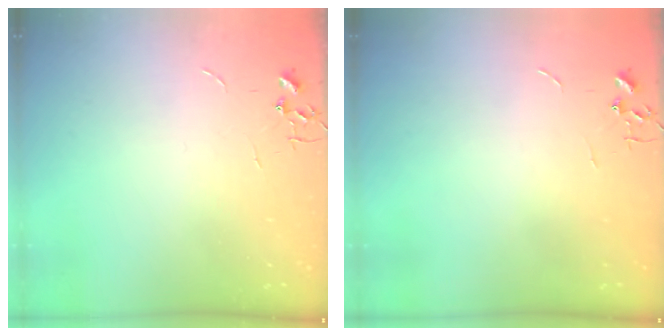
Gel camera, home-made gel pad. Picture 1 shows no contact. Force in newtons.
{"total": 0.0}